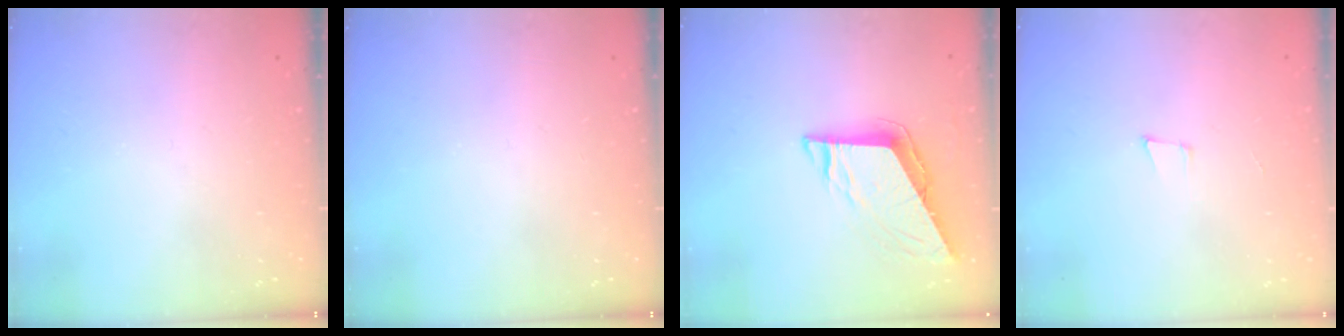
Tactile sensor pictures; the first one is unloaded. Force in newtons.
{"total": 0.0}
{"total": 8.4, "press": 8.4, "slide": 0.9}
{"total": 3.6, "press": 2.5, "slide": 2.7}